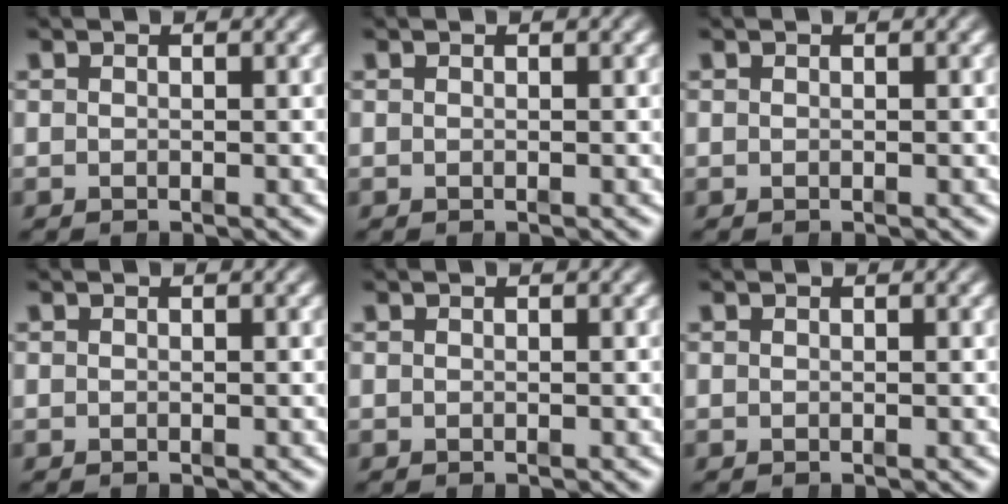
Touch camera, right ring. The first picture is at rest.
{"total": 0.0}
{"total": 0.0}
{"total": 0.0}
{"total": 0.0}
{"total": 0.0}